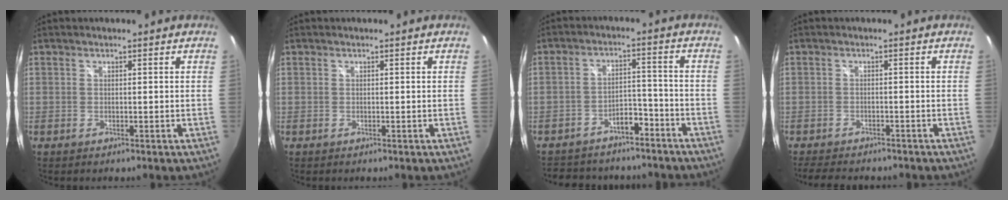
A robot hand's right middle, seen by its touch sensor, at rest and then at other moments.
{"total": 0.0}
{"total": 14.1, "force": [-11.4, 6.5, 5.2], "torque": [-0.106, 0.035, -0.146]}
{"total": 7.1, "force": [-6.2, 2.0, 2.7], "torque": [-0.065, -0.010, -0.094]}